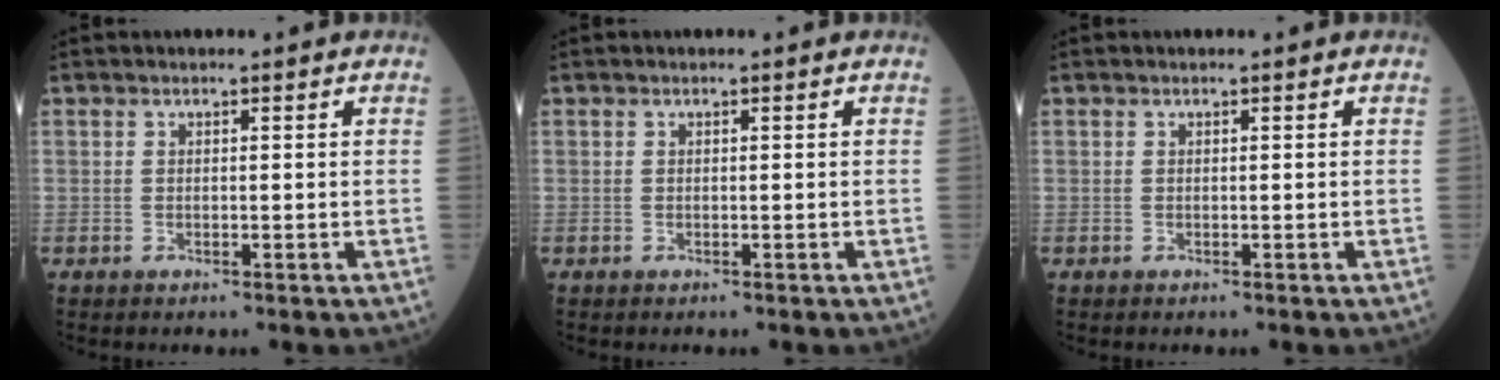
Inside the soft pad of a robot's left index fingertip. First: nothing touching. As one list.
[{"total": 0.0}, {"total": 0.0}]